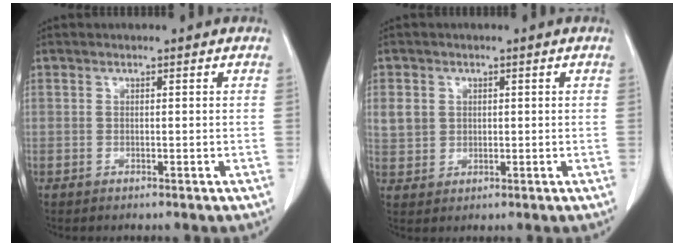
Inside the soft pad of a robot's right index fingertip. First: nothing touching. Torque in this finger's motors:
{"motor_torque": [0.02, 0.10, 0.01, 0.05]}